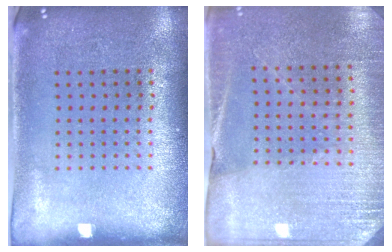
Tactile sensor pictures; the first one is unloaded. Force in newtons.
{"total": 2.7, "press": 2.6, "slide": 0.3}